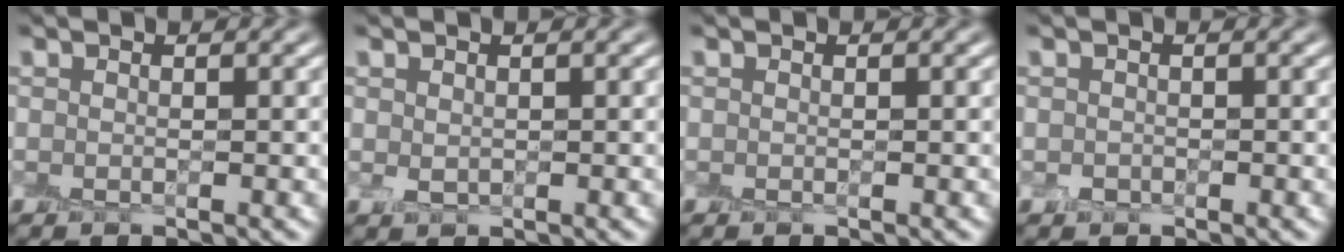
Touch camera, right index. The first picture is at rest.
{"total": 0.9, "force": [0.2, 0.7, 0.6], "torque": [-0.016, 0.000, 0.008]}
{"total": 0.0}
{"total": 0.7, "force": [-0.3, 0.6, 0.2], "torque": [-0.002, -0.004, -0.007]}